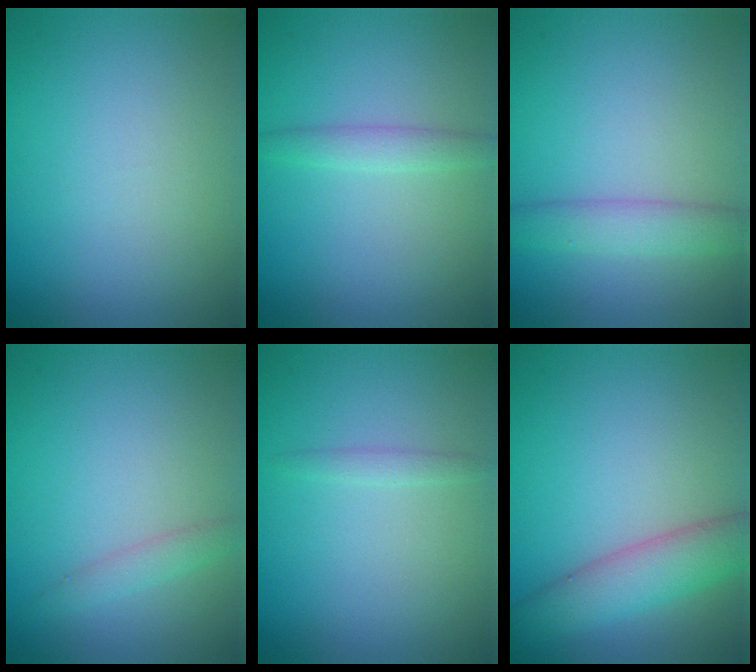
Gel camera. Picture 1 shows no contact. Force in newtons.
{"total": 1.6, "press": 1.6, "slide": 0.0}
{"total": 2.9, "press": 2.9, "slide": 0.1}
{"total": 1.4, "press": 1.4, "slide": 0.1}
{"total": 0.8, "press": 0.8, "slide": 0.0}
{"total": 4.8, "press": 4.8, "slide": 0.2}